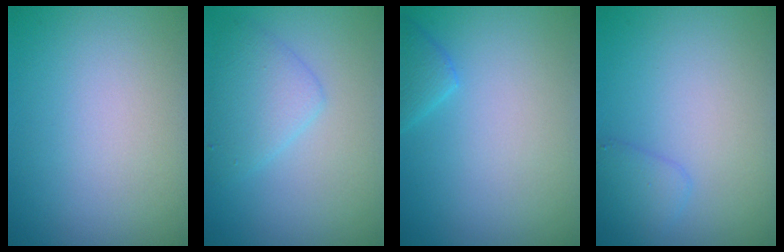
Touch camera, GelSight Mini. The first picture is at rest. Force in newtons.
{"total": 3.2, "press": 3.2, "slide": 0.1}
{"total": 1.6, "press": 1.6, "slide": 0.2}
{"total": 1.6, "press": 1.6, "slide": 0.1}